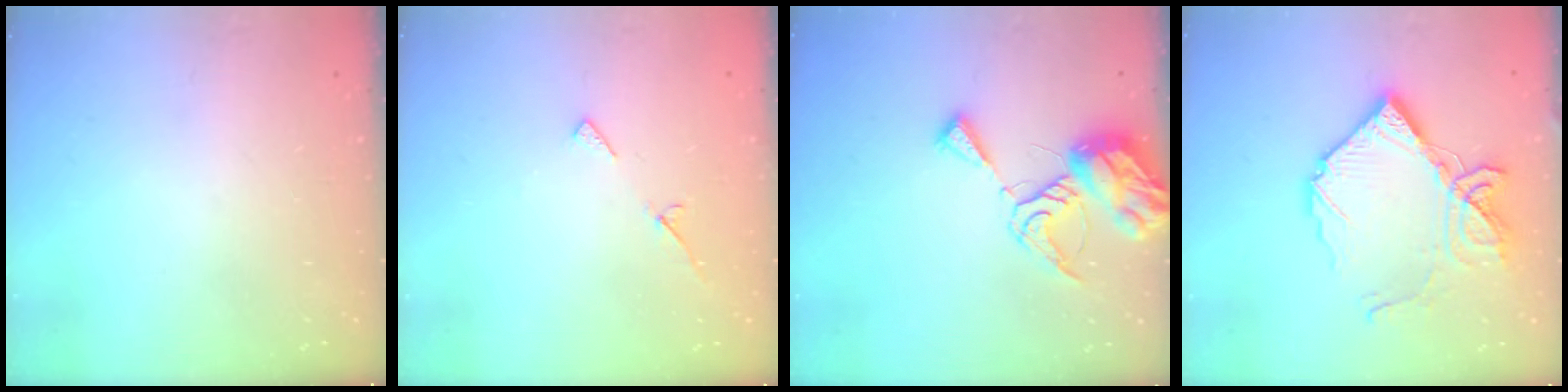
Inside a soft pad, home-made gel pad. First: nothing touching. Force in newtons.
{"total": 5.5, "press": 5.5, "slide": 0.6}
{"total": 9.9, "press": 9.9, "slide": 1.1}
{"total": 15.9, "press": 15.8, "slide": 1.4}